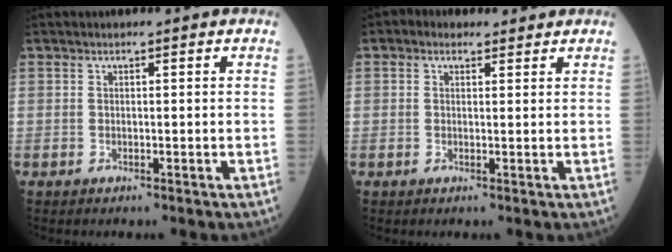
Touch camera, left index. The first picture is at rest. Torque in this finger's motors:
{"motor_torque": [0.84, -0.94, 0.00, 0.06]}